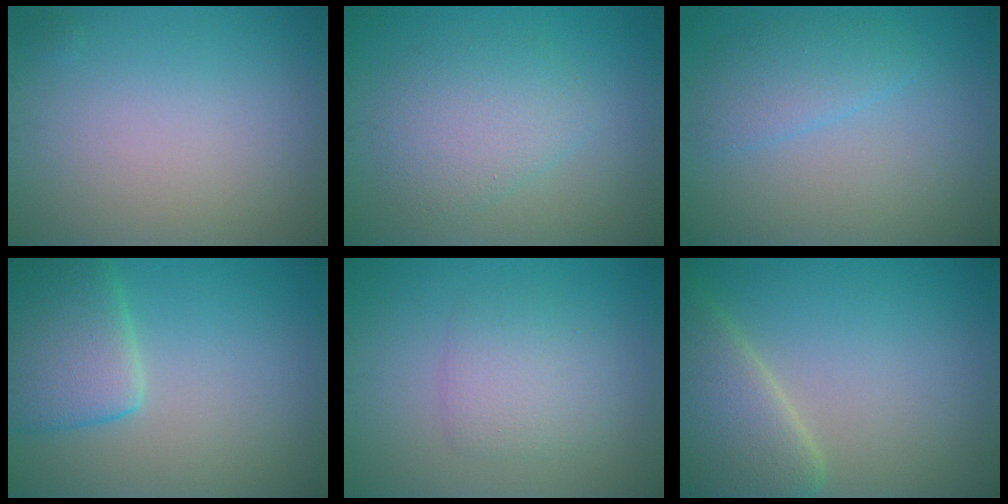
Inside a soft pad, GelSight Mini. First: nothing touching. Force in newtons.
{"total": 3.8, "press": 3.8, "slide": 0.1}
{"total": 2.7, "press": 2.7, "slide": 0.1}
{"total": 5.7, "press": 5.7, "slide": 0.7}
{"total": 2.8, "press": 2.8, "slide": 0.0}
{"total": 6.3, "press": 6.3, "slide": 0.5}